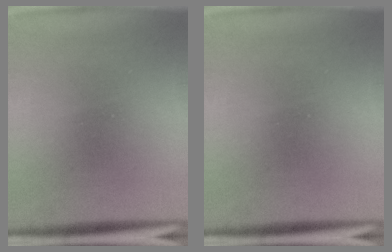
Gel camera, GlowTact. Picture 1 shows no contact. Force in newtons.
{"total": 0.0}